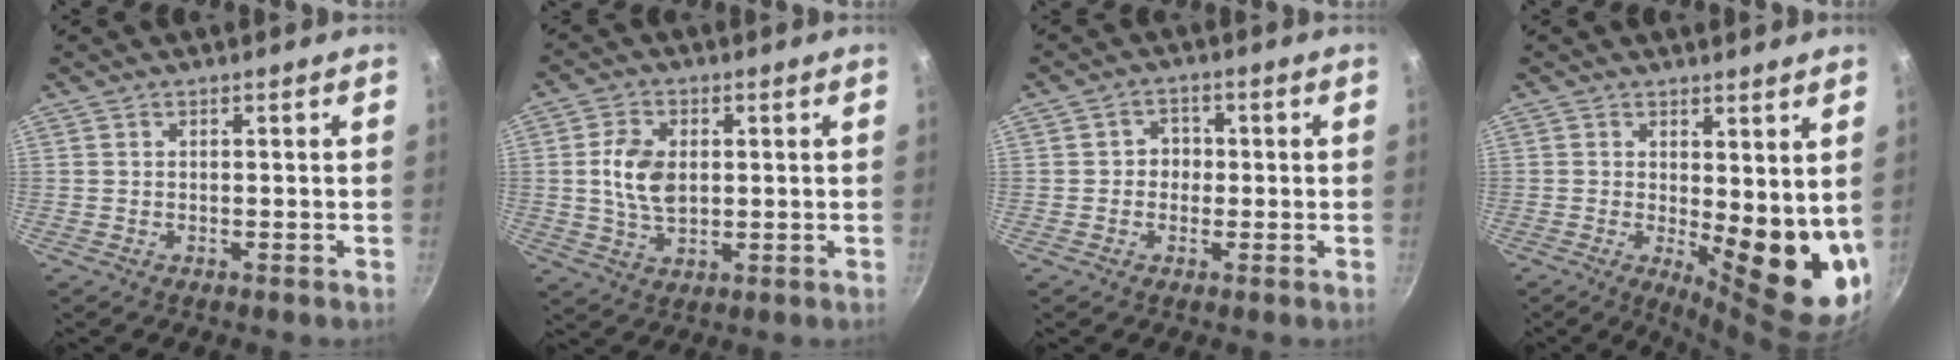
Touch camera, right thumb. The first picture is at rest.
{"total": 8.2, "force": [0.9, 5.2, 6.2], "torque": [-0.108, -0.002, 0.017]}
{"total": 3.4, "force": [-0.3, 3.1, 1.4], "torque": [0.005, 0.008, -0.008]}
{"total": 13.5, "force": [0.8, 5.3, 12.4], "torque": [-0.129, -0.038, 0.023]}